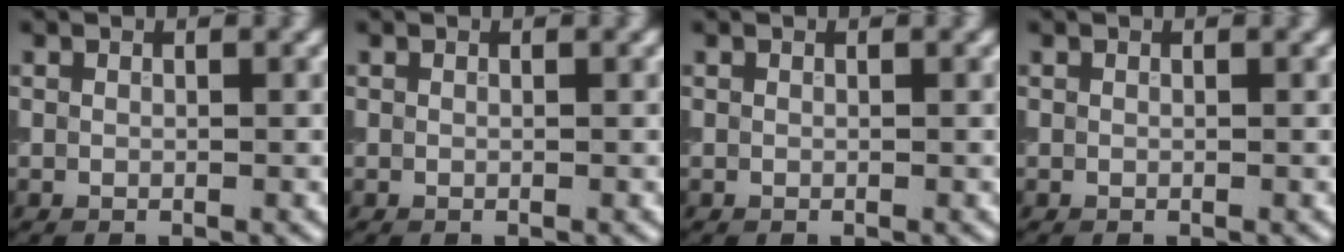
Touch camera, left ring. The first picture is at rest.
{"total": 0.0}
{"total": 0.0}
{"total": 0.0}